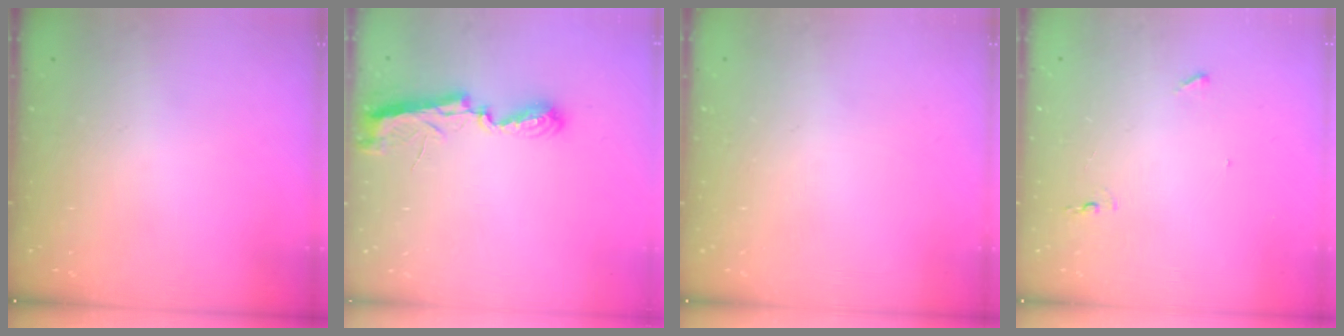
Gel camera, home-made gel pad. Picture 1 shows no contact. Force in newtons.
{"total": 7.2, "press": 7.2, "slide": 0.1}
{"total": 0.0}
{"total": 4.7, "press": 4.5, "slide": 1.4}